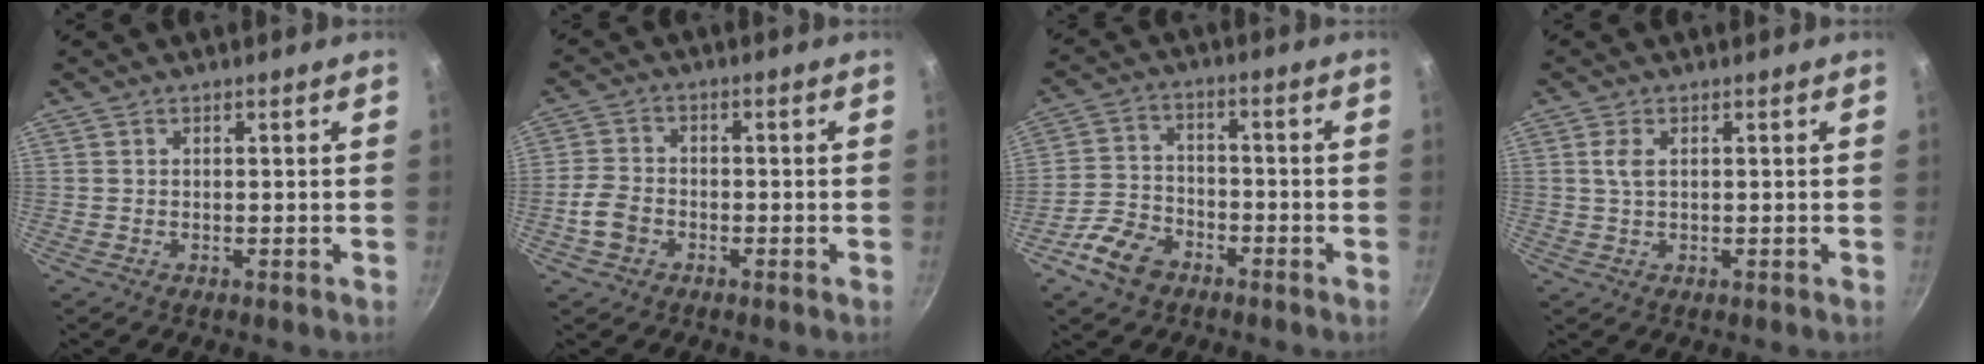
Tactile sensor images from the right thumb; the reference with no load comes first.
{"total": 5.0, "force": [-2.1, 3.6, 2.7], "torque": [-0.052, 0.021, -0.046]}
{"total": 8.3, "force": [-5.1, 5.3, 3.9], "torque": [-0.062, 0.036, -0.104]}
{"total": 2.4, "force": [0.7, 1.1, 2.0], "torque": [-0.040, -0.001, 0.014]}